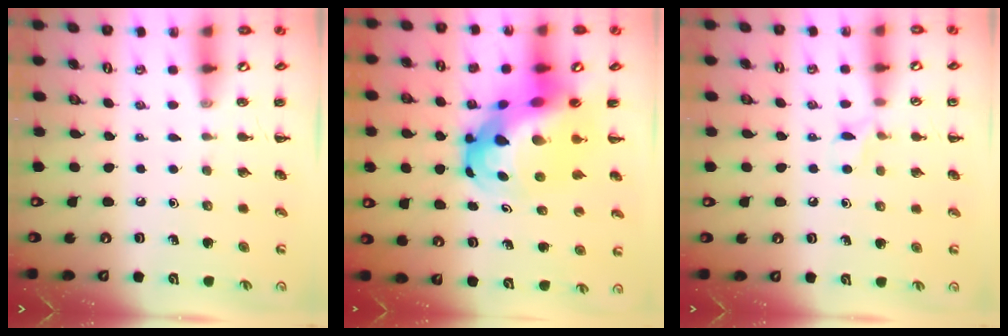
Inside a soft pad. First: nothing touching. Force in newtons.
{"total": 11.8, "press": 11.3, "slide": 3.4}
{"total": 4.4, "press": 4.1, "slide": 1.4}